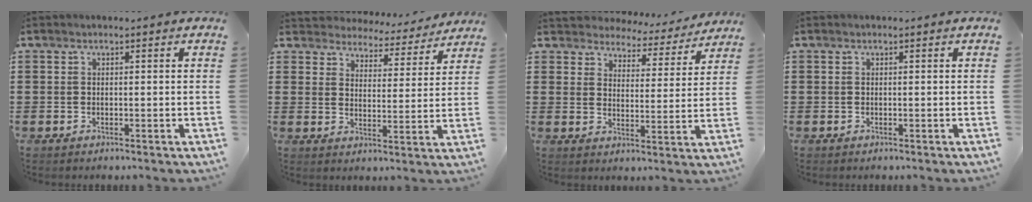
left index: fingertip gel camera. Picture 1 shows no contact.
{"total": 4.1, "force": [4.1, 0.3, -0.3], "torque": [-0.020, -0.033, 0.068]}
{"total": 3.9, "force": [3.9, 0.5, -0.3], "torque": [-0.020, -0.029, 0.063]}
{"total": 0.0}